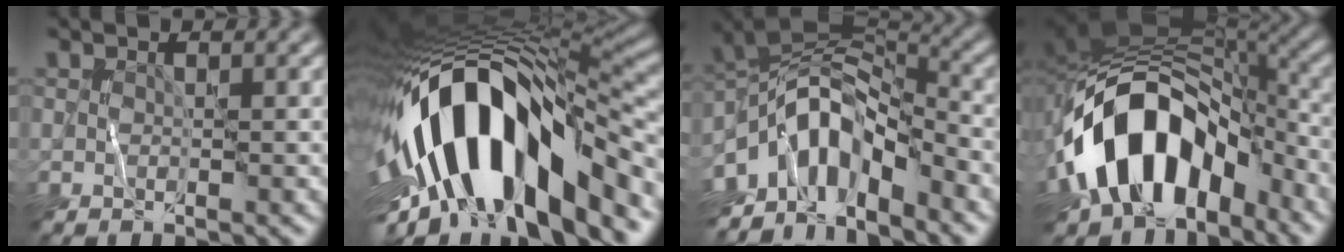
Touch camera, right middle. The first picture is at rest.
{"total": 16.3, "force": [-4.1, 7.0, 14.2], "torque": [-0.238, 0.019, -0.072]}
{"total": 10.1, "force": [-5.0, 5.0, 7.3], "torque": [-0.114, 0.008, -0.104]}
{"total": 13.4, "force": [-5.6, 8.6, 8.5], "torque": [-0.132, 0.004, -0.098]}